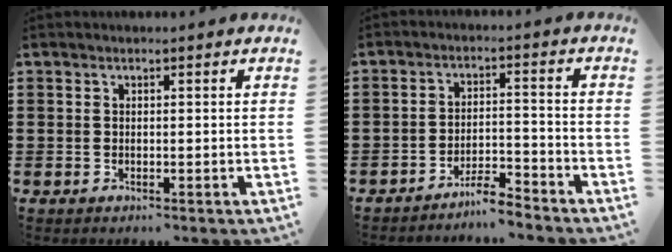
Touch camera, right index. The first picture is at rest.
{"total": 4.2, "force": [-4.0, 0.1, 1.3], "torque": [-0.024, 0.006, -0.081]}